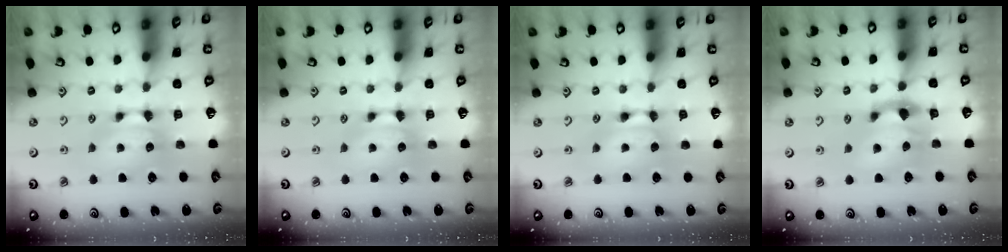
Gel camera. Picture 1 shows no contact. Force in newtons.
{"total": 0.0}
{"total": 1.7, "press": 1.7, "slide": 0.1}
{"total": 2.8, "press": 2.2, "slide": 1.7}